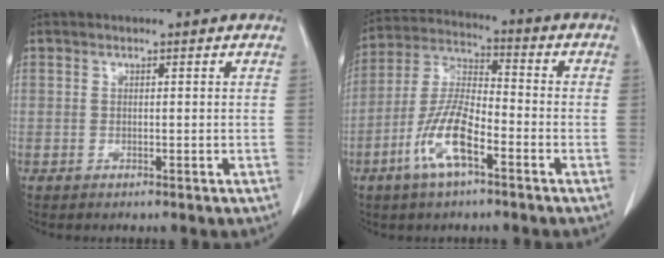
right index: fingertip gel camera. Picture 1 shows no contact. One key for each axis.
{"total": 10.5, "fx": -5.0, "fy": 3.2, "fz": 8.6, "tx": -0.186, "ty": 0.004, "tz": -0.098}